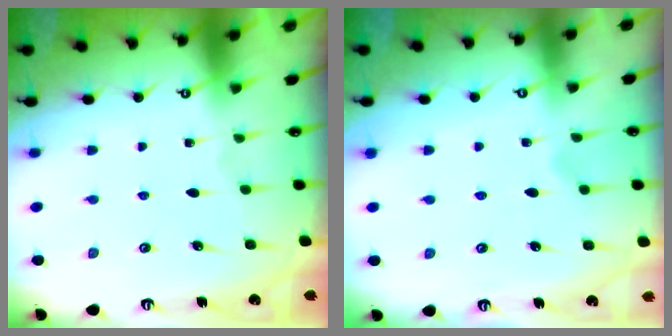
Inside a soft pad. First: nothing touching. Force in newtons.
{"total": 6.4, "press": 6.4, "slide": 0.3}